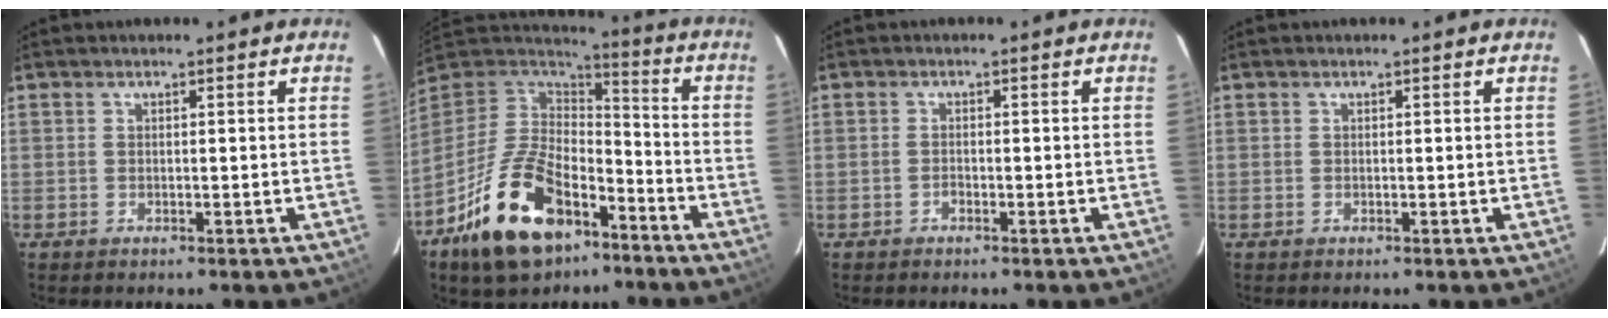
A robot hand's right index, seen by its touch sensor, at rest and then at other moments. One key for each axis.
{"total": 21.2, "fx": -11.8, "fy": 11.8, "fz": 13.2, "tx": -0.277, "ty": -0.001, "tz": -0.195}
{"total": 0.9, "fx": -0.7, "fy": 0.5, "fz": 0.4, "tx": -0.006, "ty": 0.002, "tz": -0.013}
{"total": 0.0}